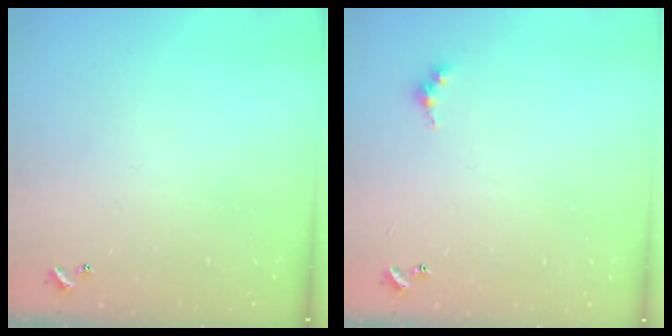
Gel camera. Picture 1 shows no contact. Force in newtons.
{"total": 4.6, "press": 4.5, "slide": 0.7}